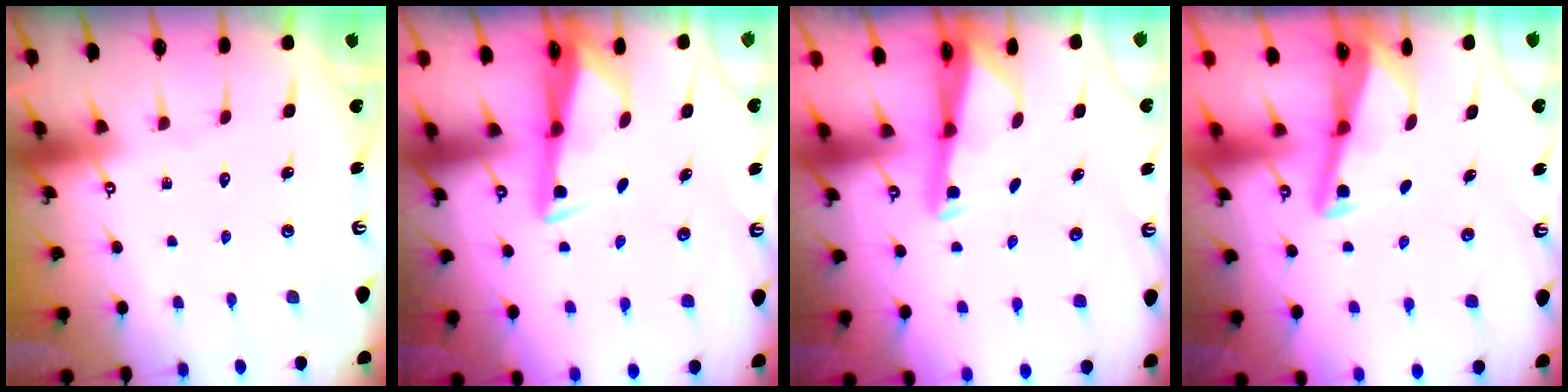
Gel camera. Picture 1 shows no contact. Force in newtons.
{"total": 3.1, "press": 2.9, "slide": 0.9}
{"total": 2.7, "press": 2.7, "slide": 0.5}
{"total": 3.0, "press": 3.0, "slide": 0.4}